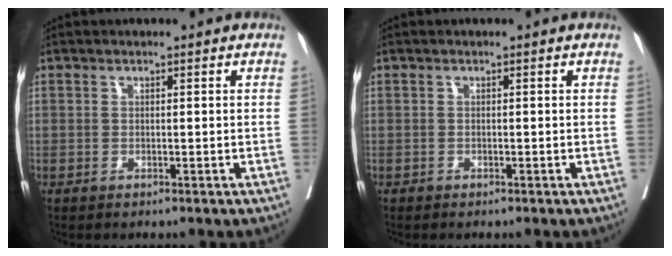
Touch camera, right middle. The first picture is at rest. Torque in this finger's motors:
{"motor_torque": [-0.04, -0.05, -0.05, -0.01]}